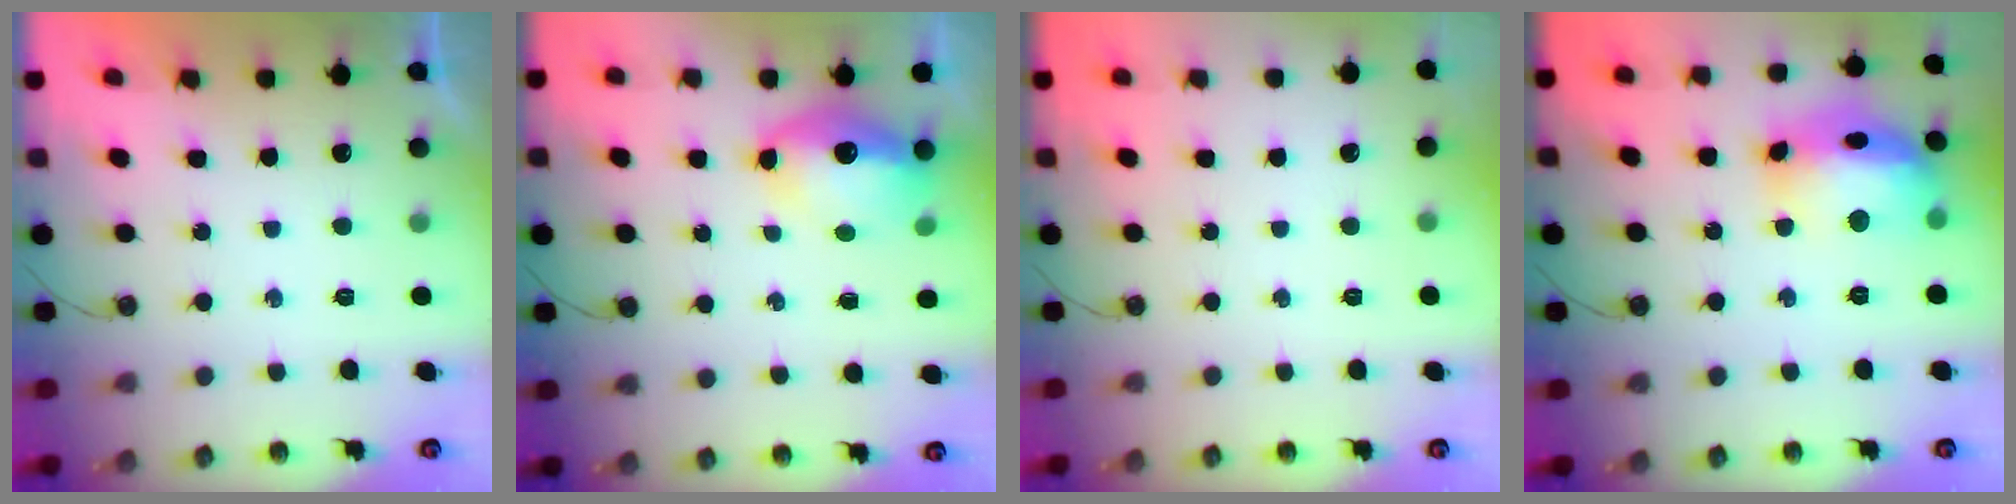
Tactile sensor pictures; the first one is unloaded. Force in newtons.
{"total": 12.8, "press": 12.7, "slide": 1.3}
{"total": 0.0}
{"total": 16.8, "press": 16.7, "slide": 1.9}